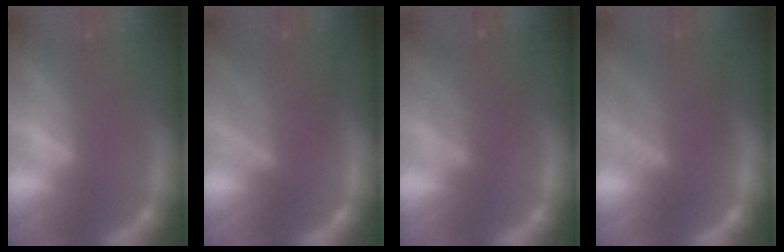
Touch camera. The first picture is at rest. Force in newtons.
{"total": 7.0}
{"total": 4.6}
{"total": 7.5}